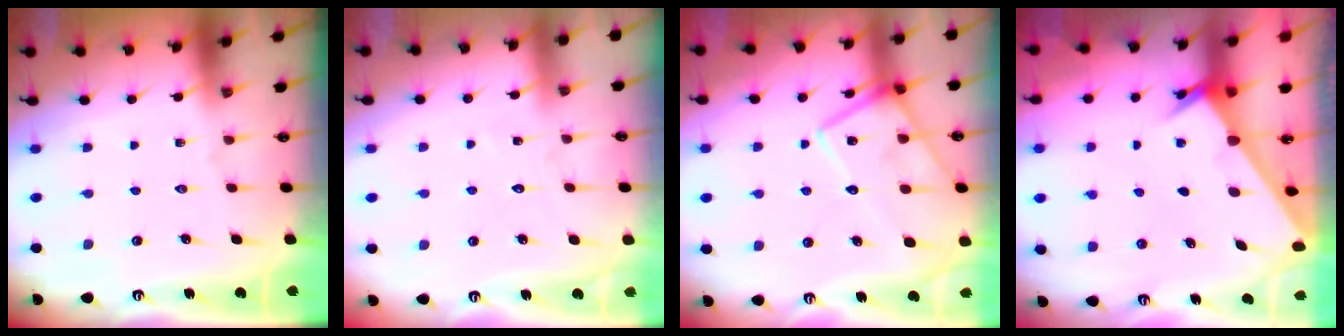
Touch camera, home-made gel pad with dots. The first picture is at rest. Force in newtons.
{"total": 5.1, "press": 5.1, "slide": 0.4}
{"total": 16.5, "press": 16.4, "slide": 1.3}
{"total": 2.2, "press": 2.2, "slide": 0.2}